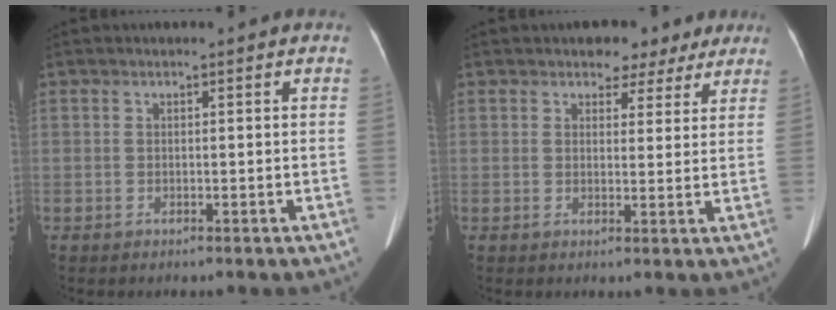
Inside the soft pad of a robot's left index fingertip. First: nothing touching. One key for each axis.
{"total": 5.7, "fx": 4.3, "fy": 3.4, "fz": 1.3, "tx": -0.005, "ty": 0.005, "tz": 0.047}